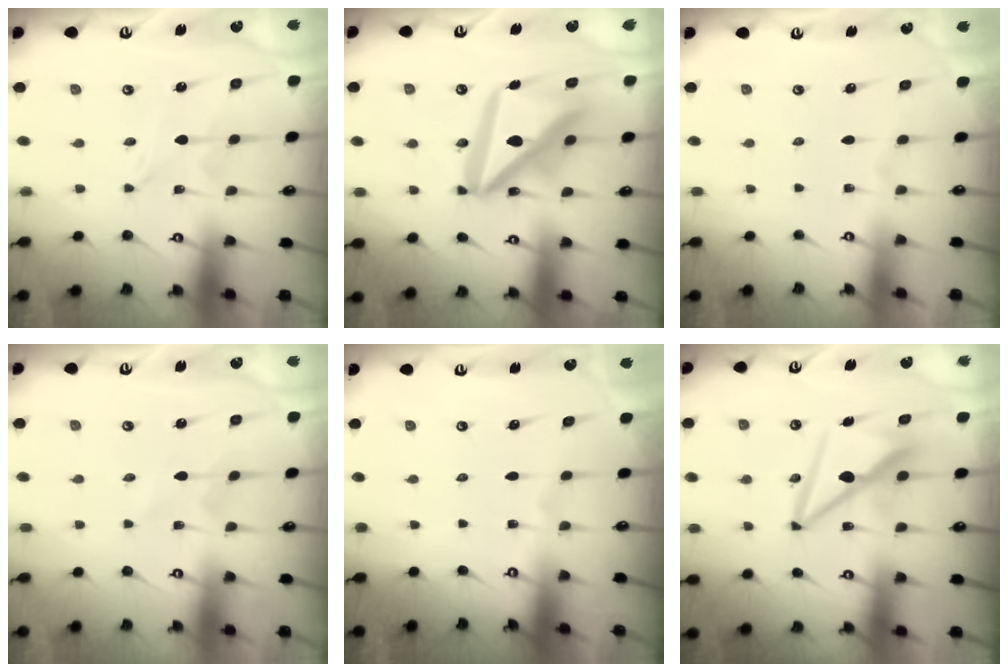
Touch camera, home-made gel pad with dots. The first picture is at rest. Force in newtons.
{"total": 18.4, "press": 18.3, "slide": 2.1}
{"total": 0.0}
{"total": 0.5, "press": 0.5, "slide": 0.1}
{"total": 0.0}
{"total": 9.8, "press": 9.7, "slide": 1.5}